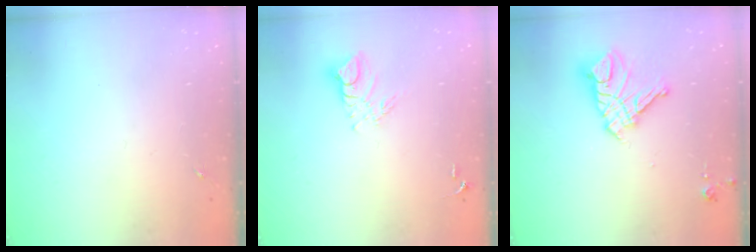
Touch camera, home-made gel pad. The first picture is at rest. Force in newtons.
{"total": 8.6, "press": 8.6, "slide": 0.8}
{"total": 14.0, "press": 13.9, "slide": 1.5}